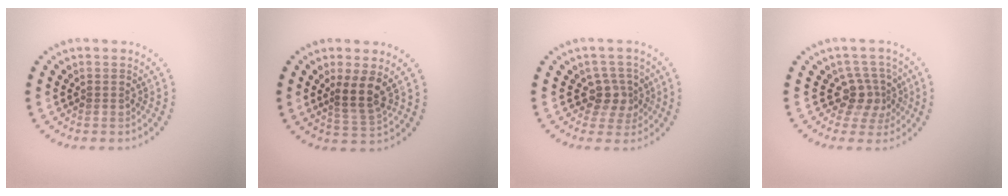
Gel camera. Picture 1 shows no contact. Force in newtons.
{"total": 2.8, "press": 2.3, "slide": 1.6}
{"total": 2.6, "press": 2.3, "slide": 1.2}
{"total": 2.9, "press": 2.2, "slide": 1.9}